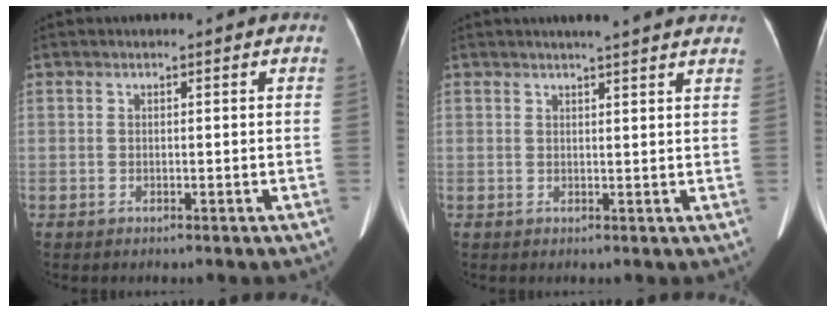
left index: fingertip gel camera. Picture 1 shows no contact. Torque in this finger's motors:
{"motor_torque": [-0.09, -0.08, -0.01, 0.00]}